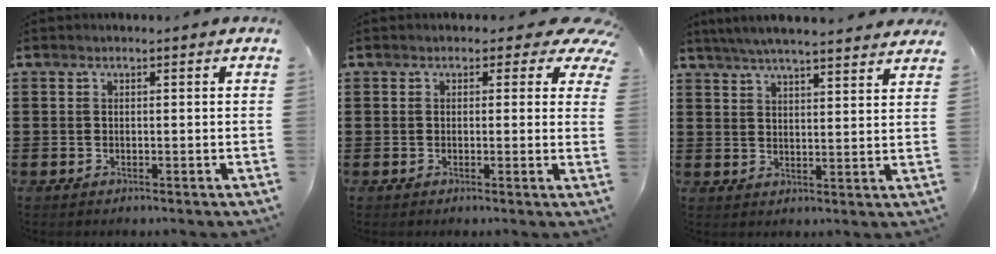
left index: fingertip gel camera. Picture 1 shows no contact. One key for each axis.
{"total": 2.6, "fx": 1.4, "fy": 1.4, "fz": 1.6, "tx": -0.016, "ty": -0.006, "tz": 0.017}
{"total": 5.2, "fx": 4.9, "fy": -0.1, "fz": 1.7, "tx": -0.048, "ty": -0.016, "tz": 0.088}